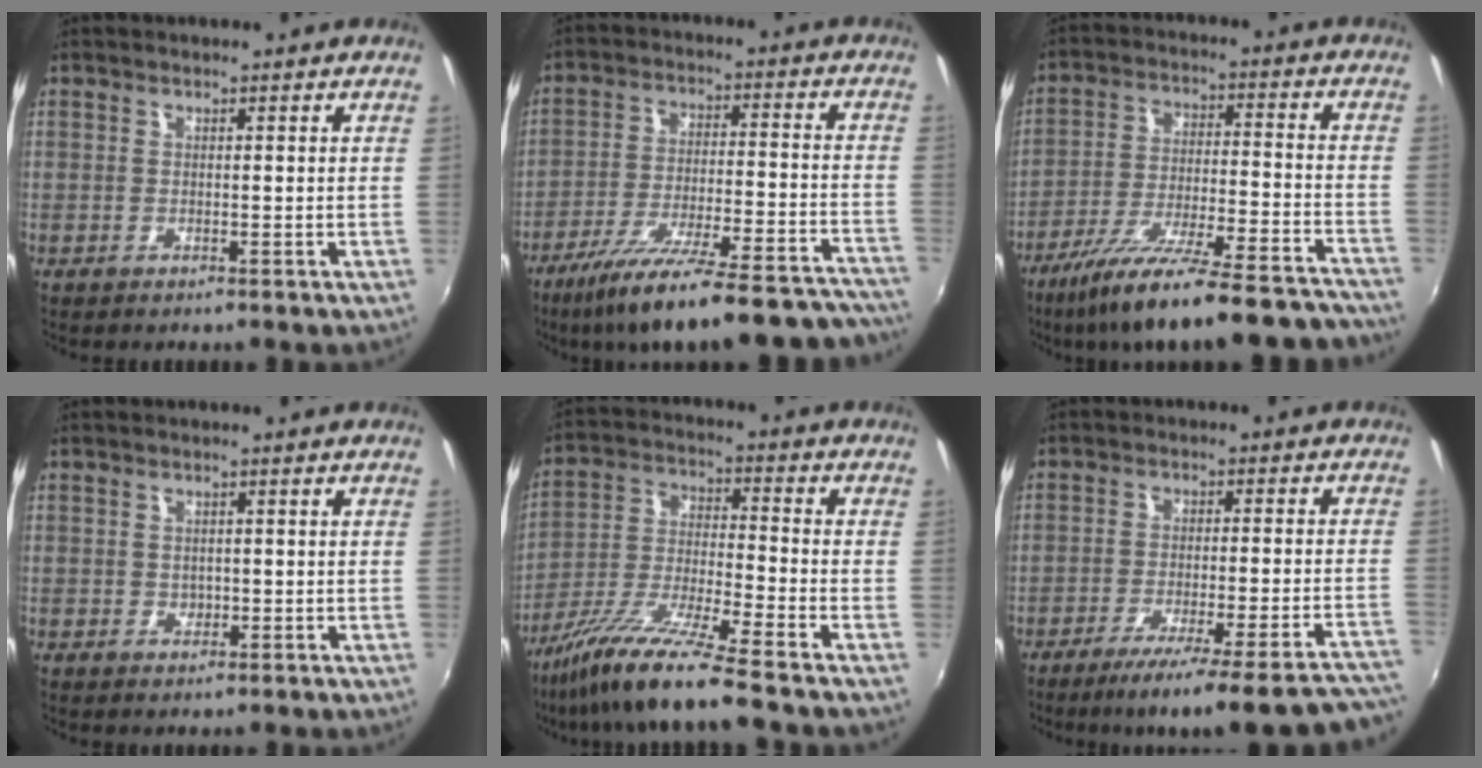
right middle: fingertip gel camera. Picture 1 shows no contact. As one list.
[{"total": 28.9, "force": [-25.5, 4.1, 12.8], "torque": [-0.197, -0.042, -0.356]}, {"total": 26.3, "force": [-22.9, 3.8, 12.3], "torque": [-0.205, -0.052, -0.329]}, {"total": 1.2, "force": [0.0, 1.1, 0.3], "torque": [0.001, -0.001, -0.001]}, {"total": 13.7, "force": [-10.9, -0.8, 8.2], "torque": [-0.170, -0.021, -0.206]}, {"total": 23.6, "force": [-20.9, 1.4, 11.0], "torque": [-0.146, -0.042, -0.286]}]